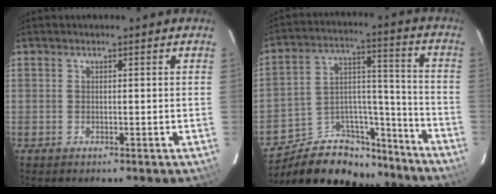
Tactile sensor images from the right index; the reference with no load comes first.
{"total": 19.4, "force": [-16.1, 9.1, 5.8], "torque": [-0.109, 0.071, -0.235]}